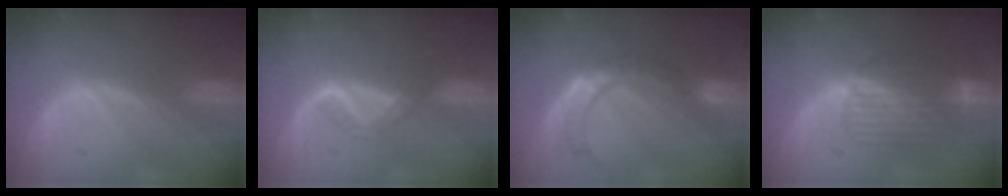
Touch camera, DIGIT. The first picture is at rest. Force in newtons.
{"total": 2.8, "press": 2.7, "slide": 0.7}
{"total": 7.8, "press": 7.2, "slide": 3.0}
{"total": 8.0, "press": 7.6, "slide": 2.7}